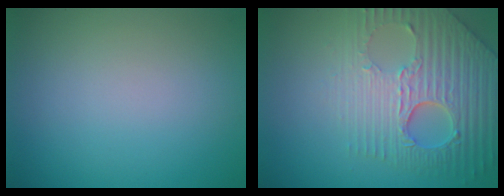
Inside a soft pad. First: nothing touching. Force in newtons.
{"total": 6.6, "press": 5.4, "slide": 3.8}